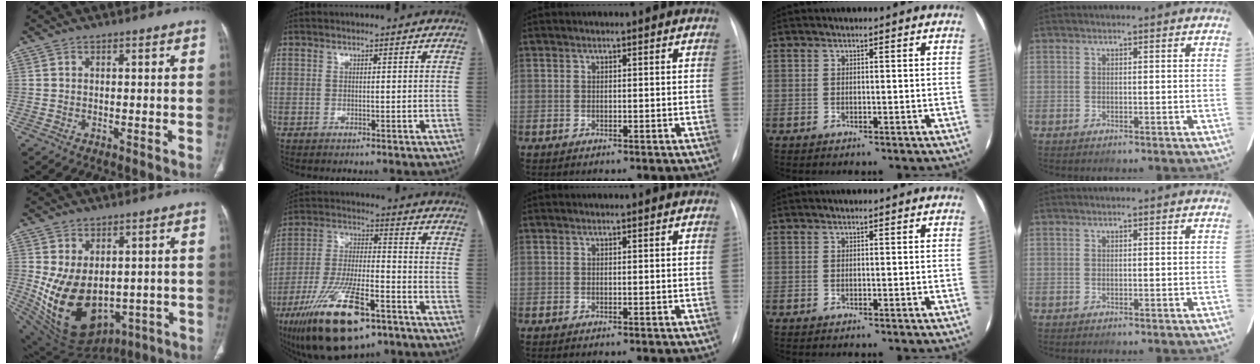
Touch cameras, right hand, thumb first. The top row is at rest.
{"thumb": {"total": 16.8, "force": [-1.1, 11.4, 12.3], "torque": [-0.200, -0.018, 0.024]}, "index": {"total": 18.9, "force": [-11.0, 5.2, 14.4], "torque": [-0.295, -0.026, -0.192]}}